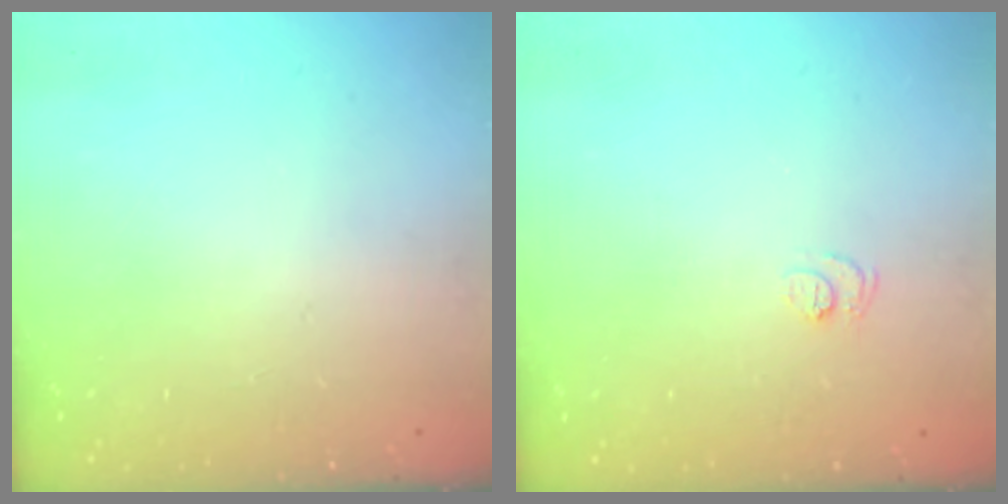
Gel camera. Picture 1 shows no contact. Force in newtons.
{"total": 4.8, "press": 4.8, "slide": 0.4}